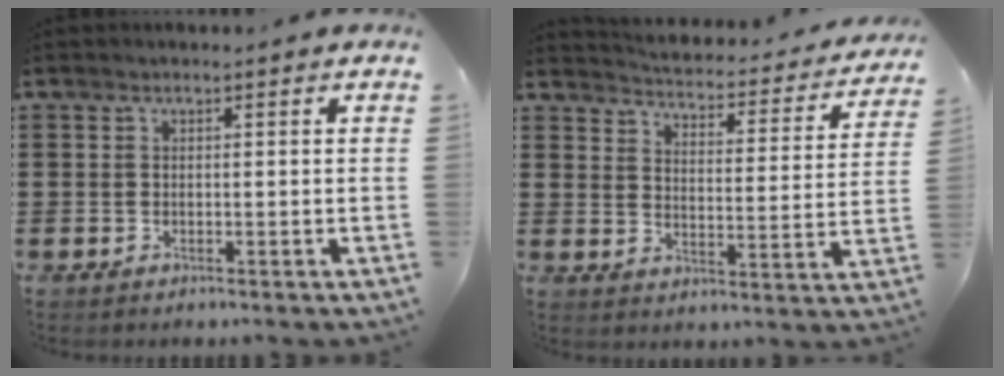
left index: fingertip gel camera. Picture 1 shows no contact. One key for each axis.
{"total": 3.0, "fx": 3.0, "fy": 0.2, "fz": 0.3, "tx": -0.026, "ty": -0.030, "tz": 0.042}